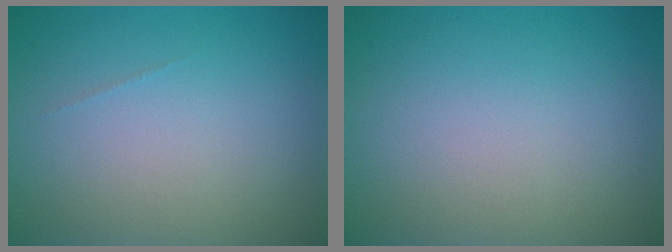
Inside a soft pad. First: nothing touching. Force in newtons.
{"total": 0.0}